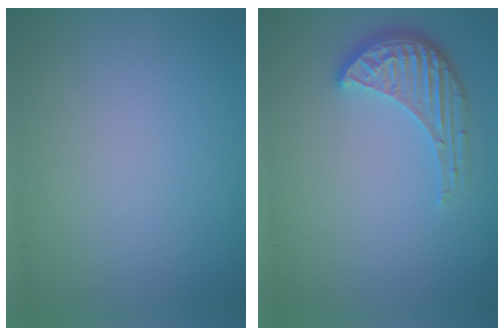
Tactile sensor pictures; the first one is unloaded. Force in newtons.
{"total": 3.9, "press": 3.2, "slide": 2.3}